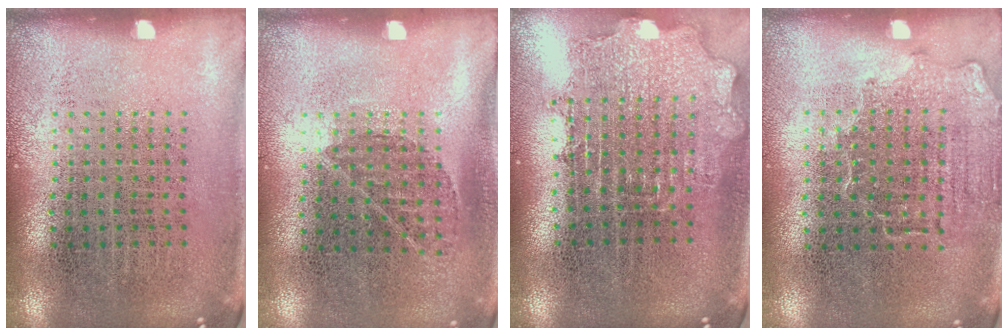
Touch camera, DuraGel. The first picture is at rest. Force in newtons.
{"total": 0.8, "press": 0.6, "slide": 0.5}
{"total": 1.7, "press": 1.4, "slide": 1.0}
{"total": 1.4, "press": 1.2, "slide": 0.7}